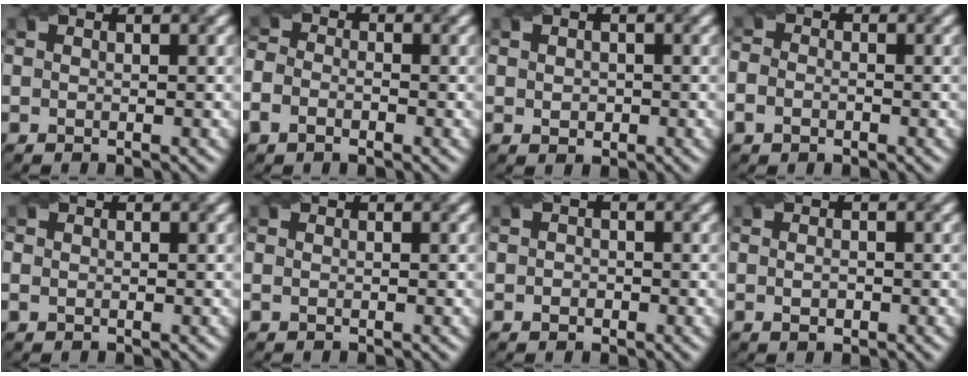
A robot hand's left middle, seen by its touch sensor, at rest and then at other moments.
{"total": 2.7, "force": [-1.2, 1.8, 1.5], "torque": [-0.025, -0.001, -0.031]}
{"total": 1.1, "force": [0.1, 0.9, 0.7], "torque": [-0.009, 0.000, 0.003]}
{"total": 2.1, "force": [-0.8, 1.7, 1.0], "torque": [-0.011, -0.001, -0.018]}
{"total": 1.1, "force": [0.0, 0.9, 0.5], "torque": [-0.009, -0.001, 0.002]}
{"total": 0.7, "force": [0.0, 0.6, 0.4], "torque": [-0.009, -0.001, 0.000]}
{"total": 1.0, "force": [-0.2, 0.9, 0.4], "torque": [0.001, -0.001, -0.010]}
{"total": 1.0, "force": [-0.3, 0.5, 0.8], "torque": [-0.017, 0.002, -0.004]}